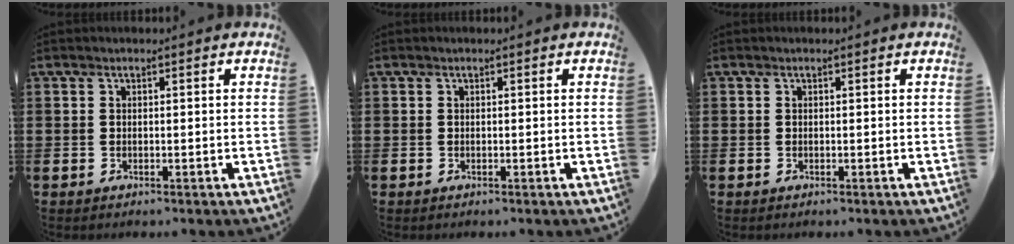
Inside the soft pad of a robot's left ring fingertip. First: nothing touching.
{"total": 0.0}
{"total": 0.0}